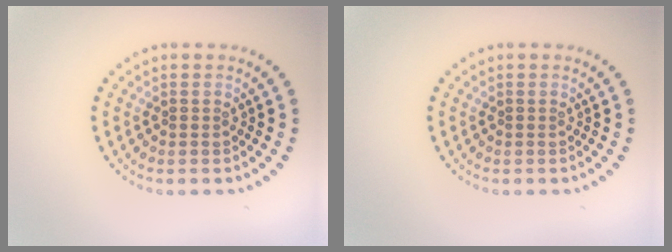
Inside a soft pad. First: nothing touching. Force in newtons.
{"total": 0.0}